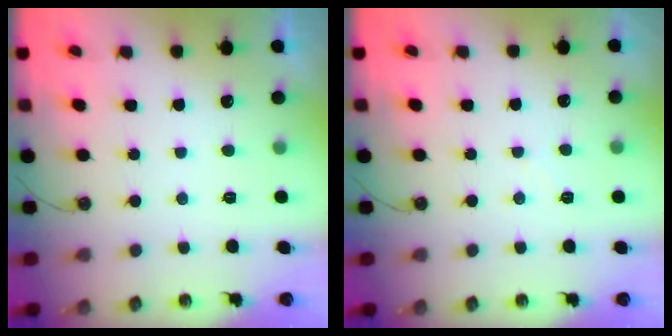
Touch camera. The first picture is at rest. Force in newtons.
{"total": 4.7, "press": 4.7, "slide": 0.6}